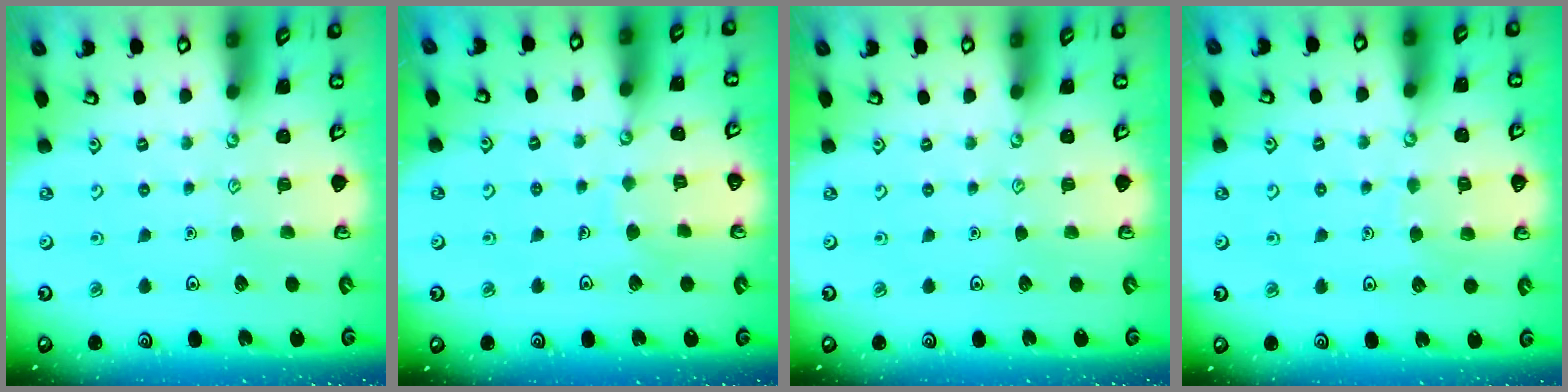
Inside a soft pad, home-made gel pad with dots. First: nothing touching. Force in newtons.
{"total": 5.0, "press": 4.9, "slide": 0.4}
{"total": 0.0}
{"total": 5.5, "press": 5.5, "slide": 0.5}